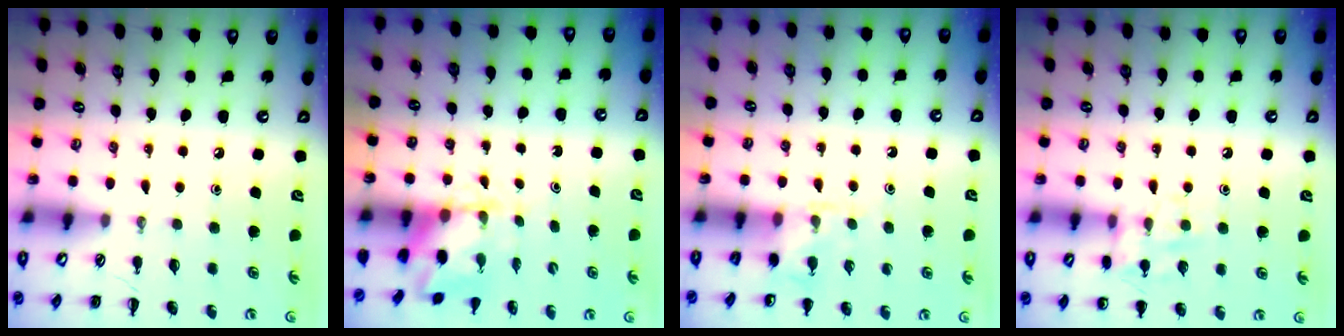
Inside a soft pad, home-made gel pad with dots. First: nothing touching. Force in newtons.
{"total": 2.7, "press": 2.5, "slide": 0.9}
{"total": 6.0, "press": 5.8, "slide": 1.5}
{"total": 9.0, "press": 9.0, "slide": 0.8}